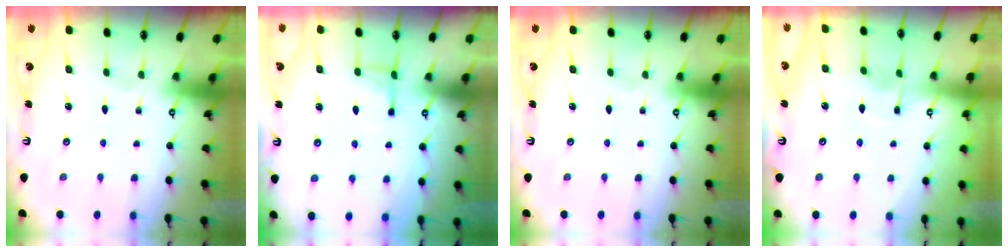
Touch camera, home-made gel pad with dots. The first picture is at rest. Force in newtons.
{"total": 4.9, "press": 4.8, "slide": 0.9}
{"total": 0.0}
{"total": 2.9, "press": 2.9, "slide": 0.4}